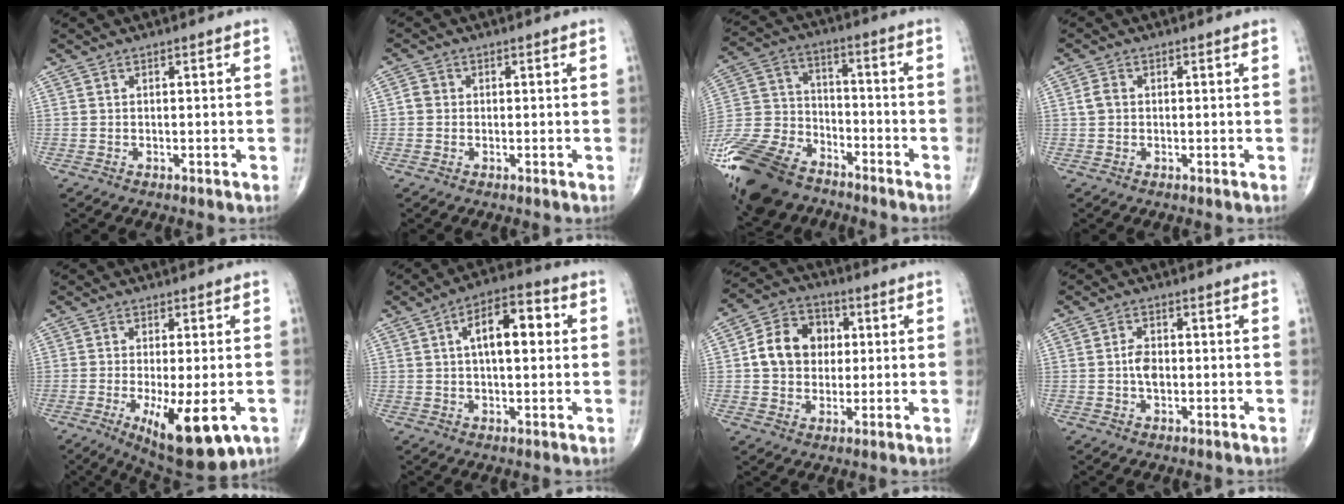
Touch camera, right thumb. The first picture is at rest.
{"total": 1.9, "force": [-0.1, 1.8, 0.7], "torque": [-0.004, 0.005, -0.004]}
{"total": 22.8, "force": [-15.4, 12.8, 10.8], "torque": [-0.271, 0.036, -0.284]}
{"total": 2.2, "force": [0.1, 1.7, 1.4], "torque": [-0.027, 0.007, 0.002]}
{"total": 12.8, "force": [-4.4, 4.1, 11.3], "torque": [-0.173, -0.020, -0.054]}
{"total": 10.7, "force": [2.2, 4.9, 9.2], "torque": [-0.129, 0.021, 0.026]}
{"total": 11.5, "force": [1.2, 9.4, 6.6], "torque": [-0.085, 0.015, 0.013]}
{"total": 3.4, "force": [-0.3, 2.1, 2.6], "torque": [-0.045, 0.005, -0.010]}